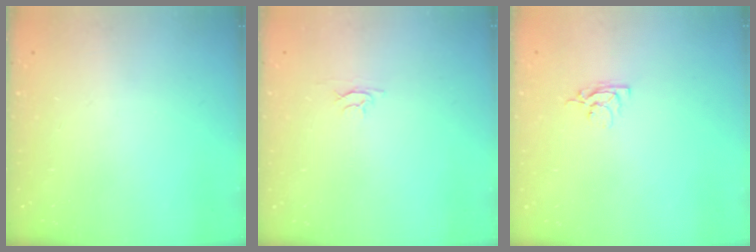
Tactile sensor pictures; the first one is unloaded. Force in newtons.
{"total": 2.4, "press": 2.4, "slide": 0.3}
{"total": 3.9, "press": 3.9, "slide": 0.4}